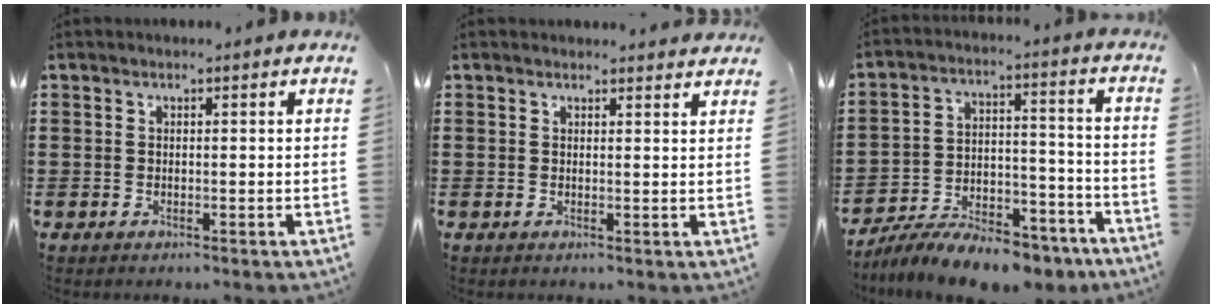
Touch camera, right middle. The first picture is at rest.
{"total": 1.2, "force": [1.2, 0.3, 0.0], "torque": [0.005, -0.001, 0.022]}
{"total": 9.6, "force": [-8.9, 2.1, 3.1], "torque": [-0.042, 0.033, -0.166]}